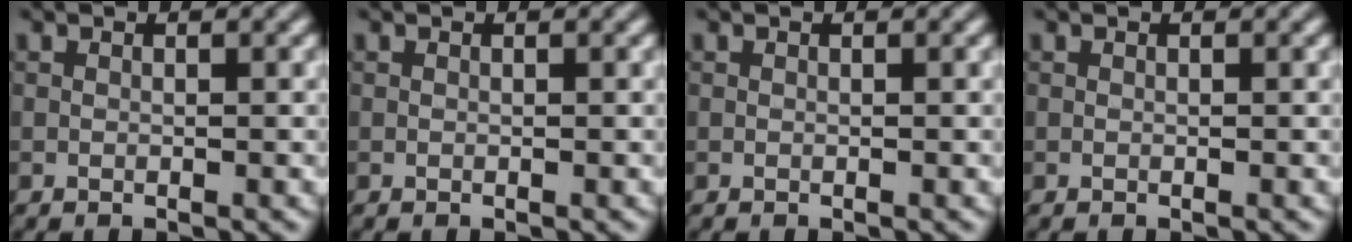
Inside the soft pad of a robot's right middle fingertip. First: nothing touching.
{"total": 0.0}
{"total": 0.0}
{"total": 0.0}